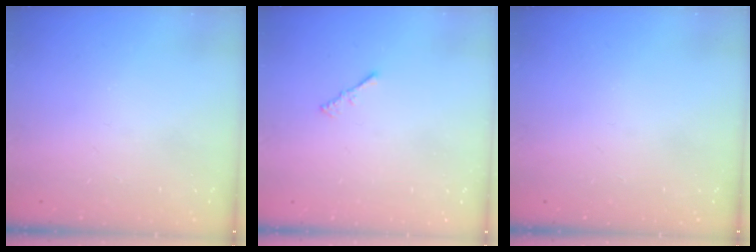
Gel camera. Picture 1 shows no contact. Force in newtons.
{"total": 0.7, "press": 0.6, "slide": 0.3}
{"total": 0.0}